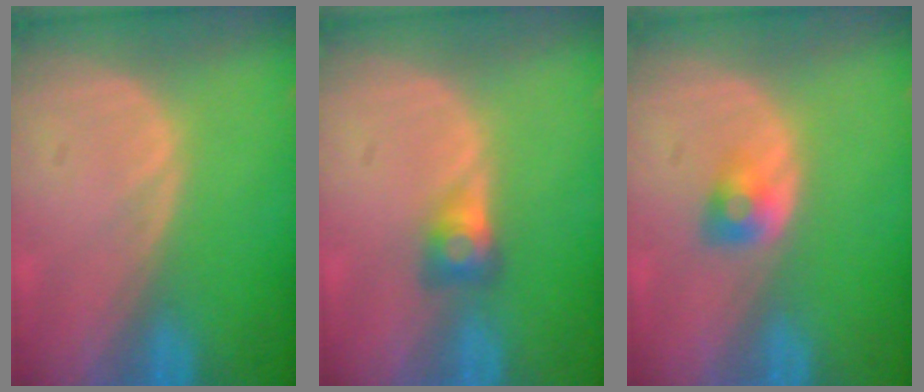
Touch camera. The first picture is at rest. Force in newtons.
{"total": 2.6, "press": 2.3, "slide": 1.0}
{"total": 2.3, "press": 2.2, "slide": 0.7}